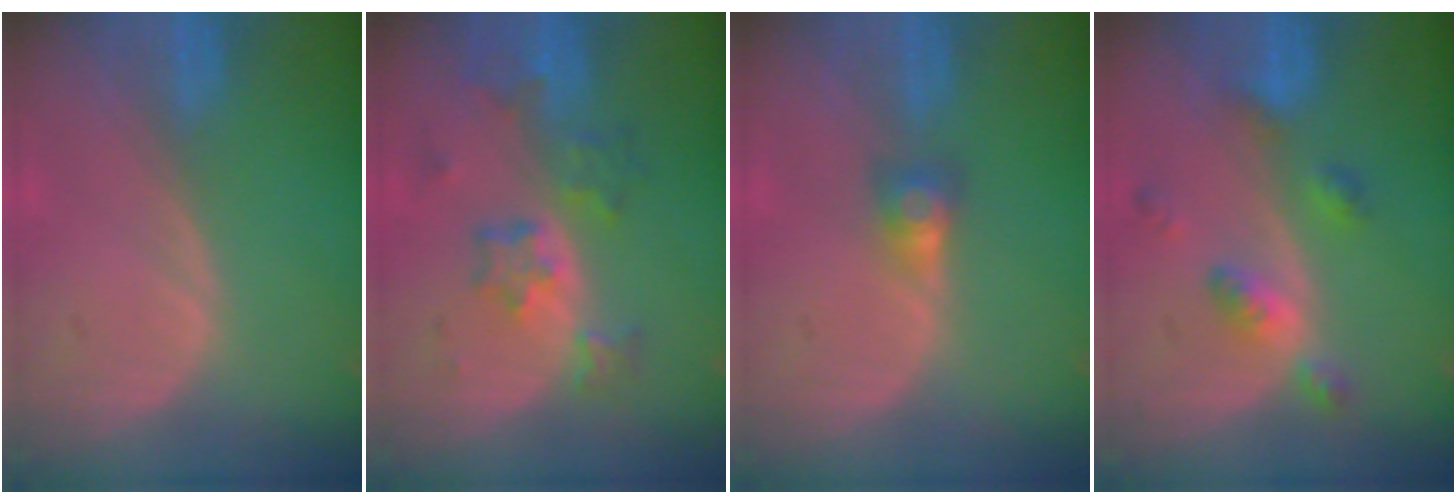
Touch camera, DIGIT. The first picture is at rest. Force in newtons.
{"total": 7.1, "press": 6.3, "slide": 3.3}
{"total": 2.7, "press": 2.5, "slide": 1.0}
{"total": 5.6, "press": 4.8, "slide": 2.8}